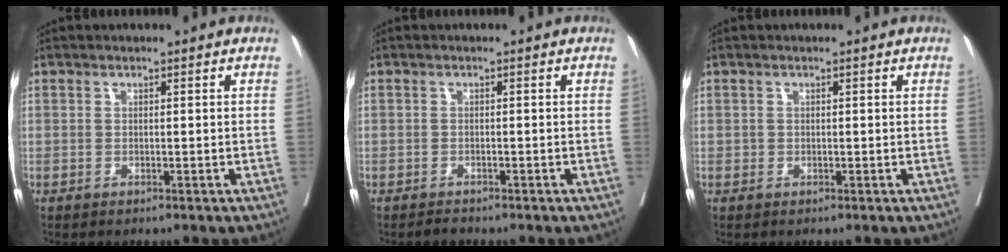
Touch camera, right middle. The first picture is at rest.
{"total": 0.9, "force": [-0.9, 0.2, 0.1], "torque": [-0.002, 0.000, -0.012]}
{"total": 0.0}